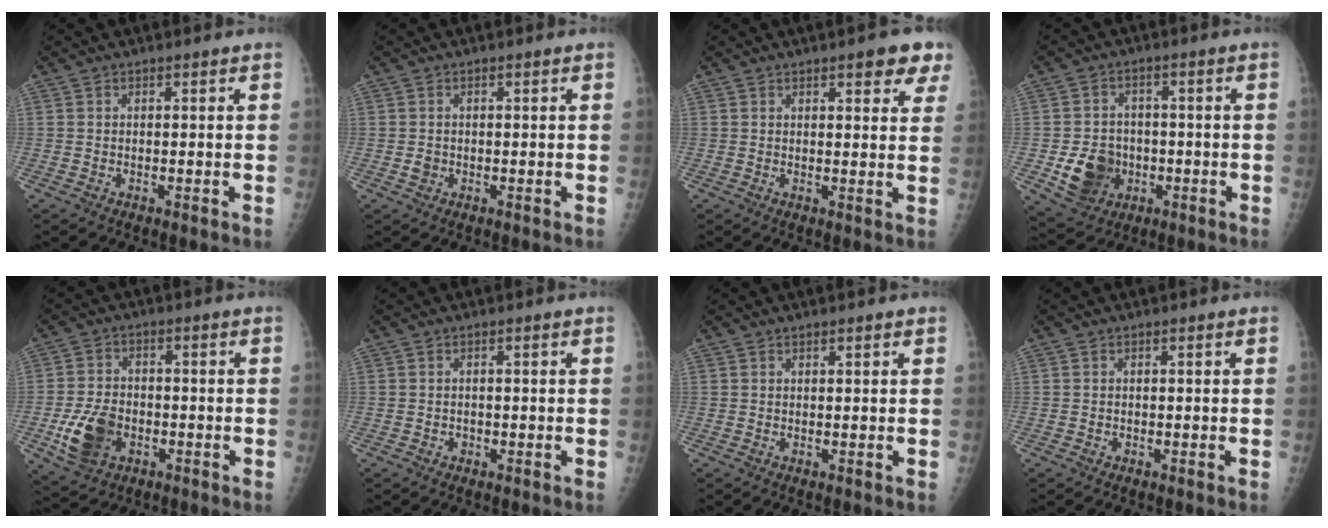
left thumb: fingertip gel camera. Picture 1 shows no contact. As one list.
[{"total": 1.2, "force": [-0.4, 1.1, 0.3], "torque": [0.001, 0.003, -0.004]}, {"total": 6.7, "force": [4.0, 2.1, 5.0], "torque": [-0.035, -0.013, 0.044]}, {"total": 9.5, "force": [-2.5, 8.1, 4.3], "torque": [-0.042, 0.008, -0.034]}, {"total": 9.2, "force": [-3.1, 6.4, 5.7], "torque": [-0.099, 0.010, -0.053]}, {"total": 1.1, "force": [-0.6, 0.9, 0.0], "torque": [0.009, 0.005, -0.010]}, {"total": 0.7, "force": [0.4, 0.1, 0.5], "torque": [-0.003, 0.001, 0.007]}, {"total": 0.5, "force": [-0.4, 0.4, -0.2], "torque": [0.005, 0.004, -0.006]}]